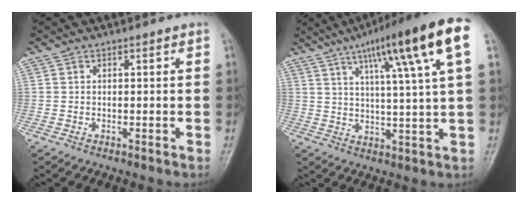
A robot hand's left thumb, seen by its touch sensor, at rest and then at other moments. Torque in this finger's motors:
{"motor_torque": [0.59, 0.46, 1.73, -1.04, 0.22]}